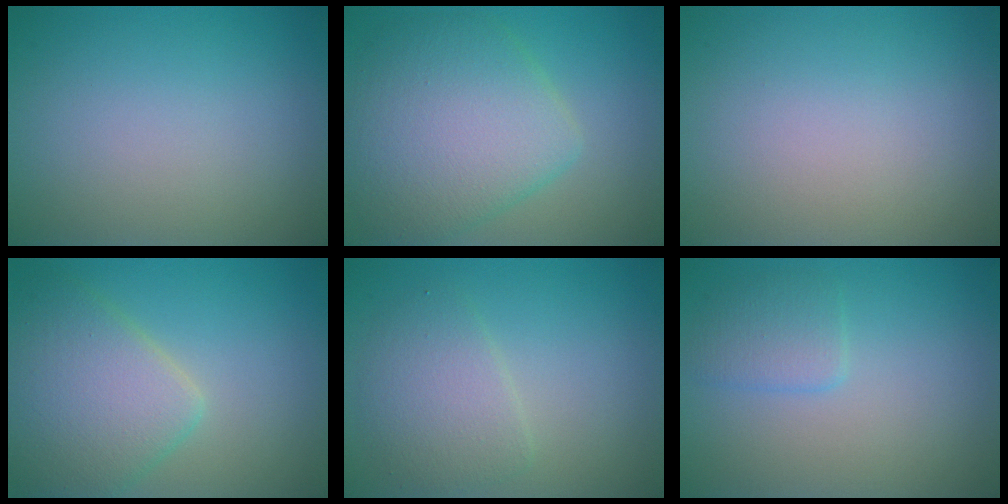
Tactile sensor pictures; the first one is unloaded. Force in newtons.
{"total": 7.7, "press": 7.7, "slide": 0.3}
{"total": 0.0}
{"total": 6.3, "press": 6.3, "slide": 0.3}
{"total": 3.4, "press": 3.4, "slide": 0.1}
{"total": 2.0, "press": 2.0, "slide": 0.1}